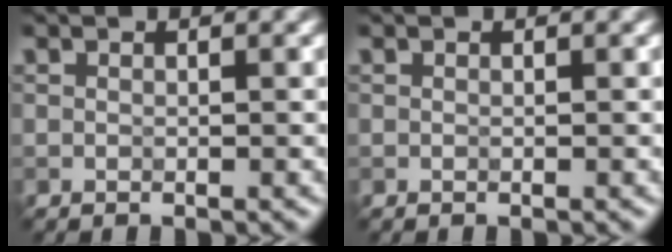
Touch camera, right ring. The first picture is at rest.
{"total": 0.0}